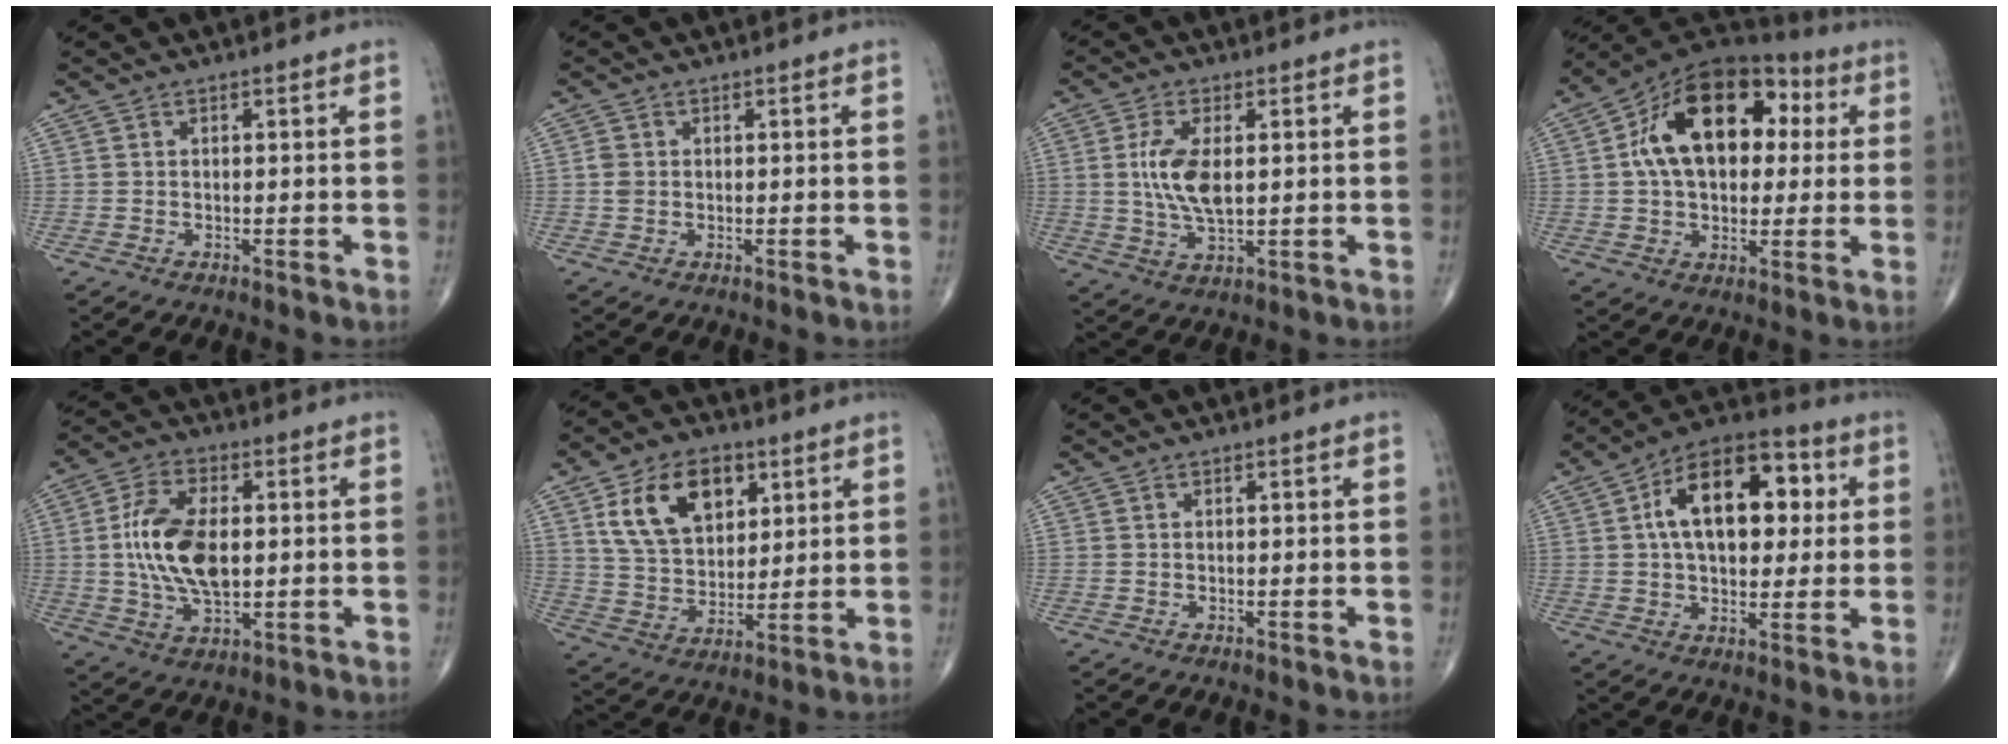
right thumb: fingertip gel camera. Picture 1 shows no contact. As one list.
[{"total": 1.8, "force": [0.0, 1.5, 1.0], "torque": [-0.019, 0.002, 0.001]}, {"total": 8.6, "force": [1.1, 4.0, 7.6], "torque": [-0.157, -0.009, 0.023]}, {"total": 20.4, "force": [3.9, 12.8, 15.4], "torque": [-0.225, 0.028, 0.056]}, {"total": 14.2, "force": [0.7, 7.7, 11.9], "torque": [-0.224, 0.002, 0.013]}, {"total": 15.4, "force": [6.4, 10.0, 9.8], "torque": [-0.138, -0.019, 0.123]}, {"total": 0.0}, {"total": 18.8, "force": [4.0, 10.8, 14.8], "torque": [-0.197, 0.019, 0.056]}]